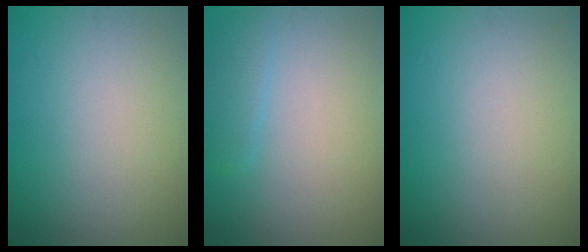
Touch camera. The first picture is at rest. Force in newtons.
{"total": 1.7, "press": 1.7, "slide": 0.1}
{"total": 0.0}